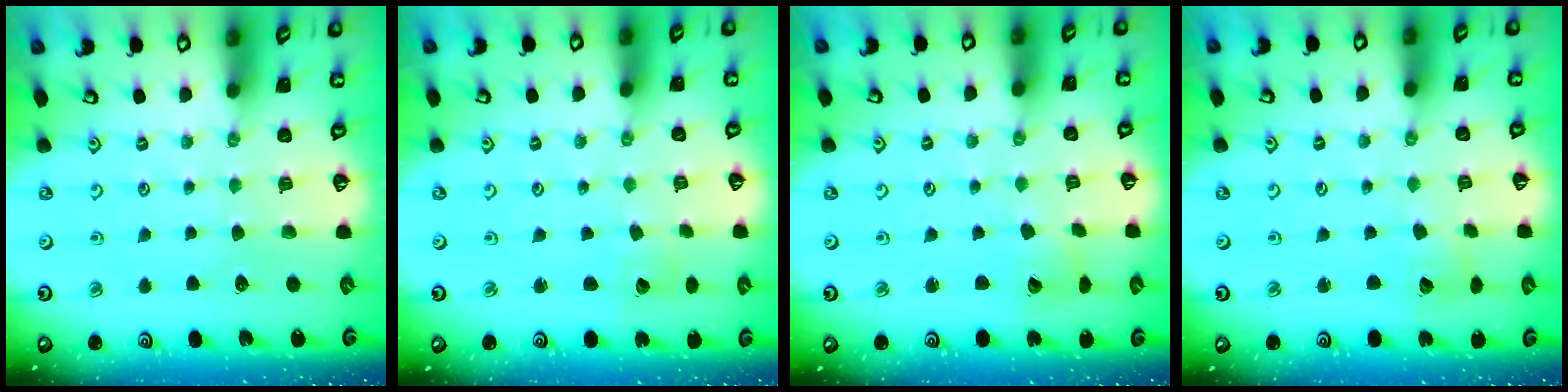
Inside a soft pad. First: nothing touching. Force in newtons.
{"total": 3.0, "press": 3.0, "slide": 0.3}
{"total": 3.4, "press": 3.3, "slide": 0.4}
{"total": 2.8, "press": 2.8, "slide": 0.4}